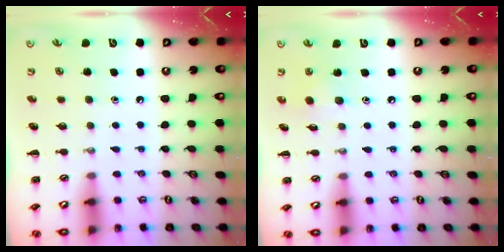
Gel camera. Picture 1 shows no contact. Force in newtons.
{"total": 3.0, "press": 2.9, "slide": 0.8}